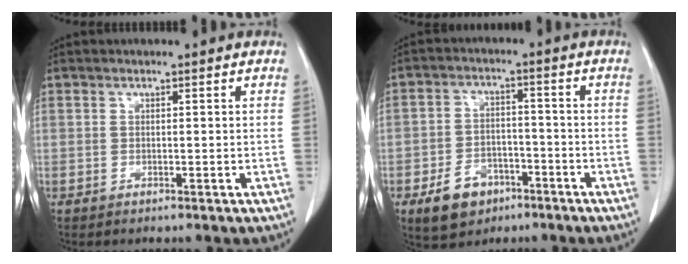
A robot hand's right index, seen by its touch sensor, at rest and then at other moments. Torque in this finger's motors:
{"motor_torque": [-0.29, -0.20, -0.80, -0.21]}